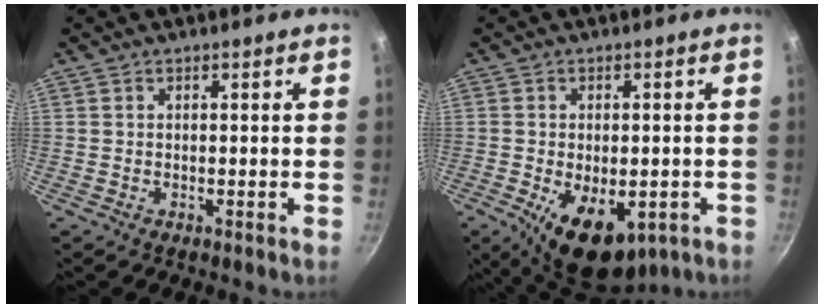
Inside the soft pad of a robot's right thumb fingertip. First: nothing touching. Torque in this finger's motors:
{"motor_torque": [-0.16, 0.67, 0.46, 0.38, 0.10]}